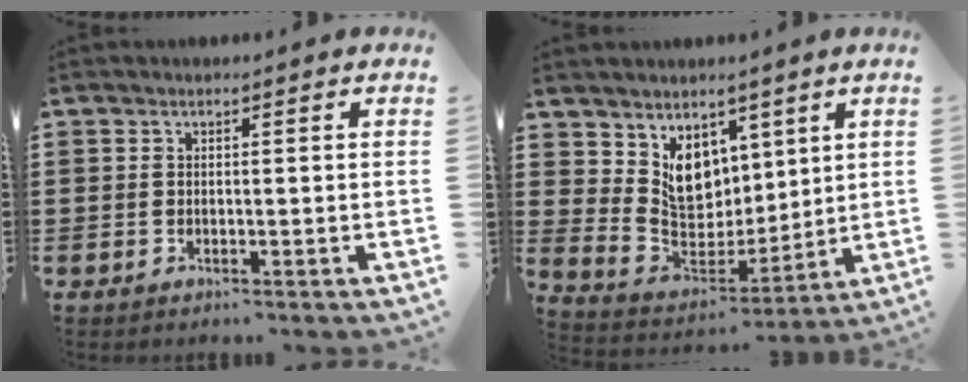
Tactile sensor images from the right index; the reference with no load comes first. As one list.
[{"total": 8.2, "force": [4.5, 5.9, 3.3], "torque": [-0.087, -0.019, 0.091]}]